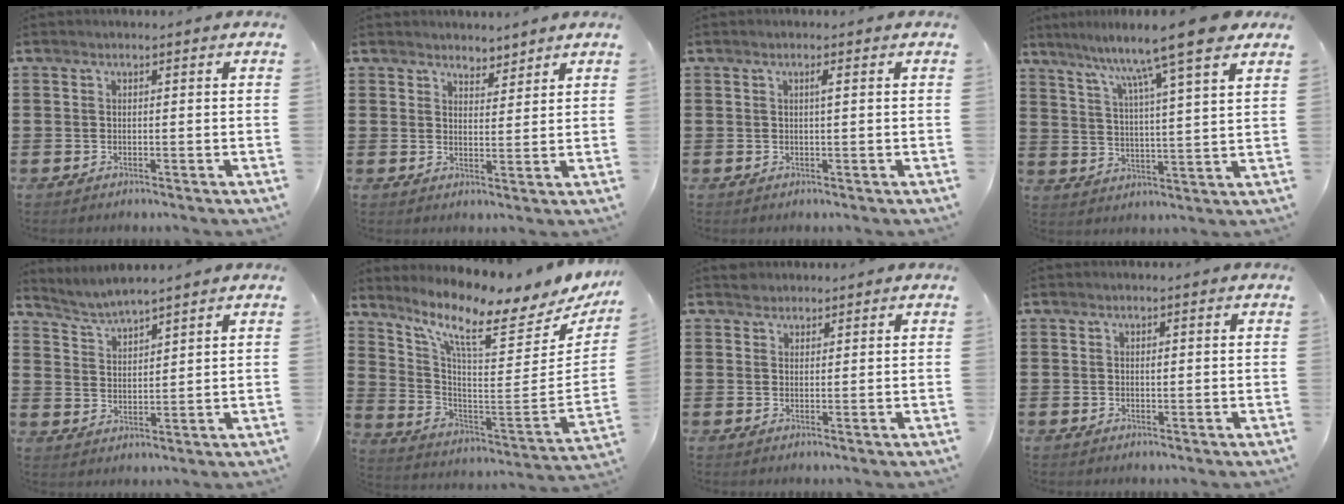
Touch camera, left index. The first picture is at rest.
{"total": 3.0, "force": [2.9, 0.7, -0.1], "torque": [-0.007, -0.005, 0.055]}
{"total": 1.1, "force": [0.3, 0.0, 1.0], "torque": [-0.020, -0.002, 0.005]}
{"total": 10.6, "force": [8.5, -0.7, 6.3], "torque": [-0.134, -0.045, 0.134]}
{"total": 3.5, "force": [3.5, -0.1, 0.3], "torque": [-0.020, -0.014, 0.062]}
{"total": 9.6, "force": [7.0, 1.3, 6.5], "torque": [-0.143, -0.065, 0.108]}
{"total": 1.8, "force": [1.6, 0.9, 0.0], "torque": [-0.004, 0.003, 0.033]}
{"total": 0.6, "force": [0.2, 0.3, 0.6], "torque": [-0.011, -0.001, 0.004]}